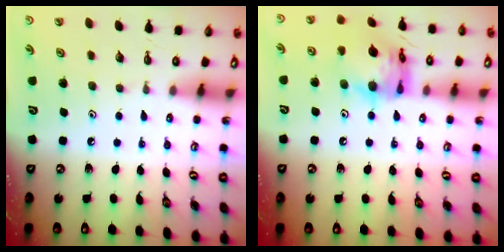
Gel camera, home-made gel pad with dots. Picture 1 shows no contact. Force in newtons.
{"total": 15.1, "press": 15.0, "slide": 1.7}